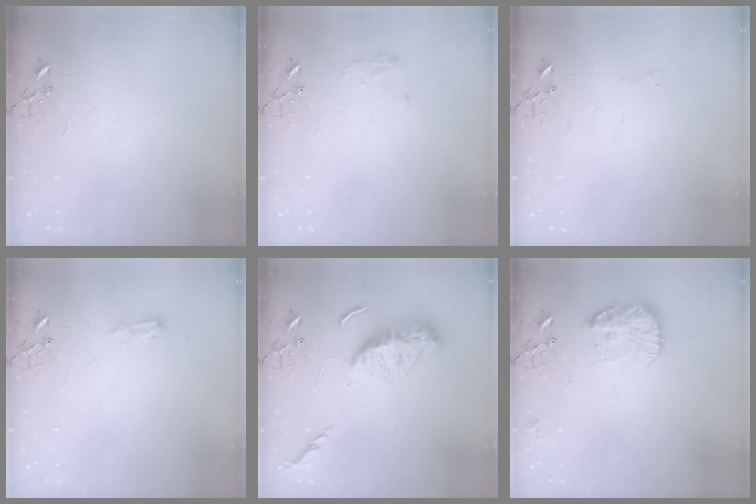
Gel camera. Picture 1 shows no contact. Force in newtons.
{"total": 8.4, "press": 8.4, "slide": 0.9}
{"total": 3.4, "press": 3.4, "slide": 0.3}
{"total": 7.7, "press": 7.6, "slide": 0.9}
{"total": 12.4, "press": 12.3, "slide": 0.8}
{"total": 16.1, "press": 16.0, "slide": 1.4}